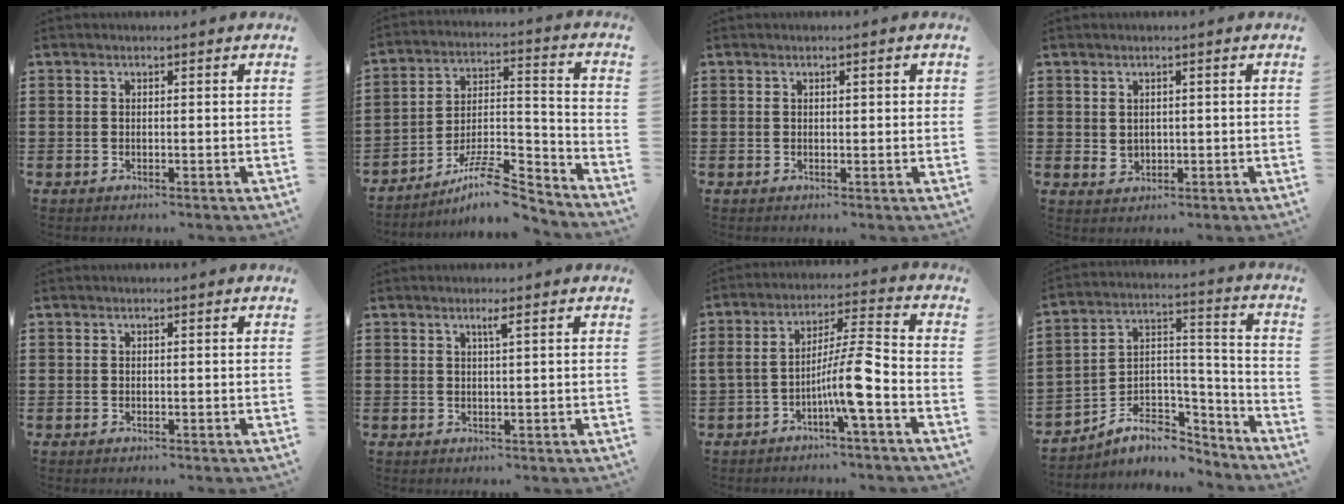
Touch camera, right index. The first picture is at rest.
{"total": 10.8, "force": [-8.9, 2.5, 5.6], "torque": [-0.085, 0.029, -0.167]}
{"total": 0.6, "force": [0.2, 0.1, 0.6], "torque": [-0.012, 0.001, 0.003]}
{"total": 1.8, "force": [0.5, 1.4, 1.0], "torque": [-0.021, 0.005, 0.008]}
{"total": 0.0}
{"total": 1.4, "force": [0.7, -0.2, 1.2], "torque": [-0.023, -0.002, 0.011]}
{"total": 9.6, "force": [-4.3, 1.0, 8.5], "torque": [-0.159, 0.001, -0.085]}
{"total": 7.1, "force": [-5.3, 4.1, 2.3], "torque": [-0.045, 0.006, -0.097]}